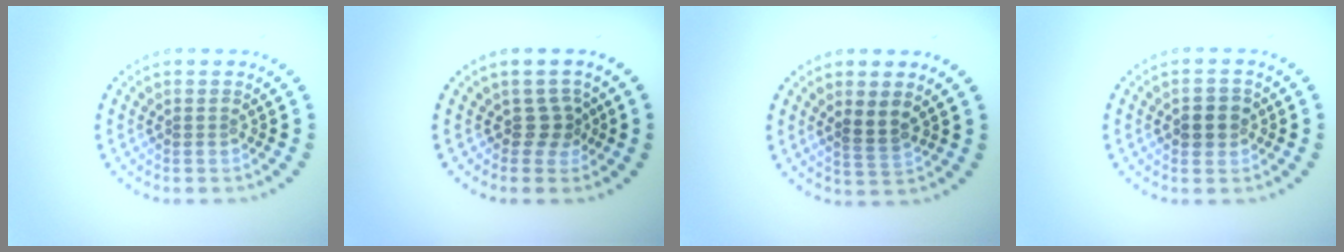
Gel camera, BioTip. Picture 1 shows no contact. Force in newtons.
{"total": 1.9, "press": 1.2, "slide": 1.5}
{"total": 2.0, "press": 1.8, "slide": 0.8}
{"total": 2.2, "press": 2.2, "slide": 0.4}